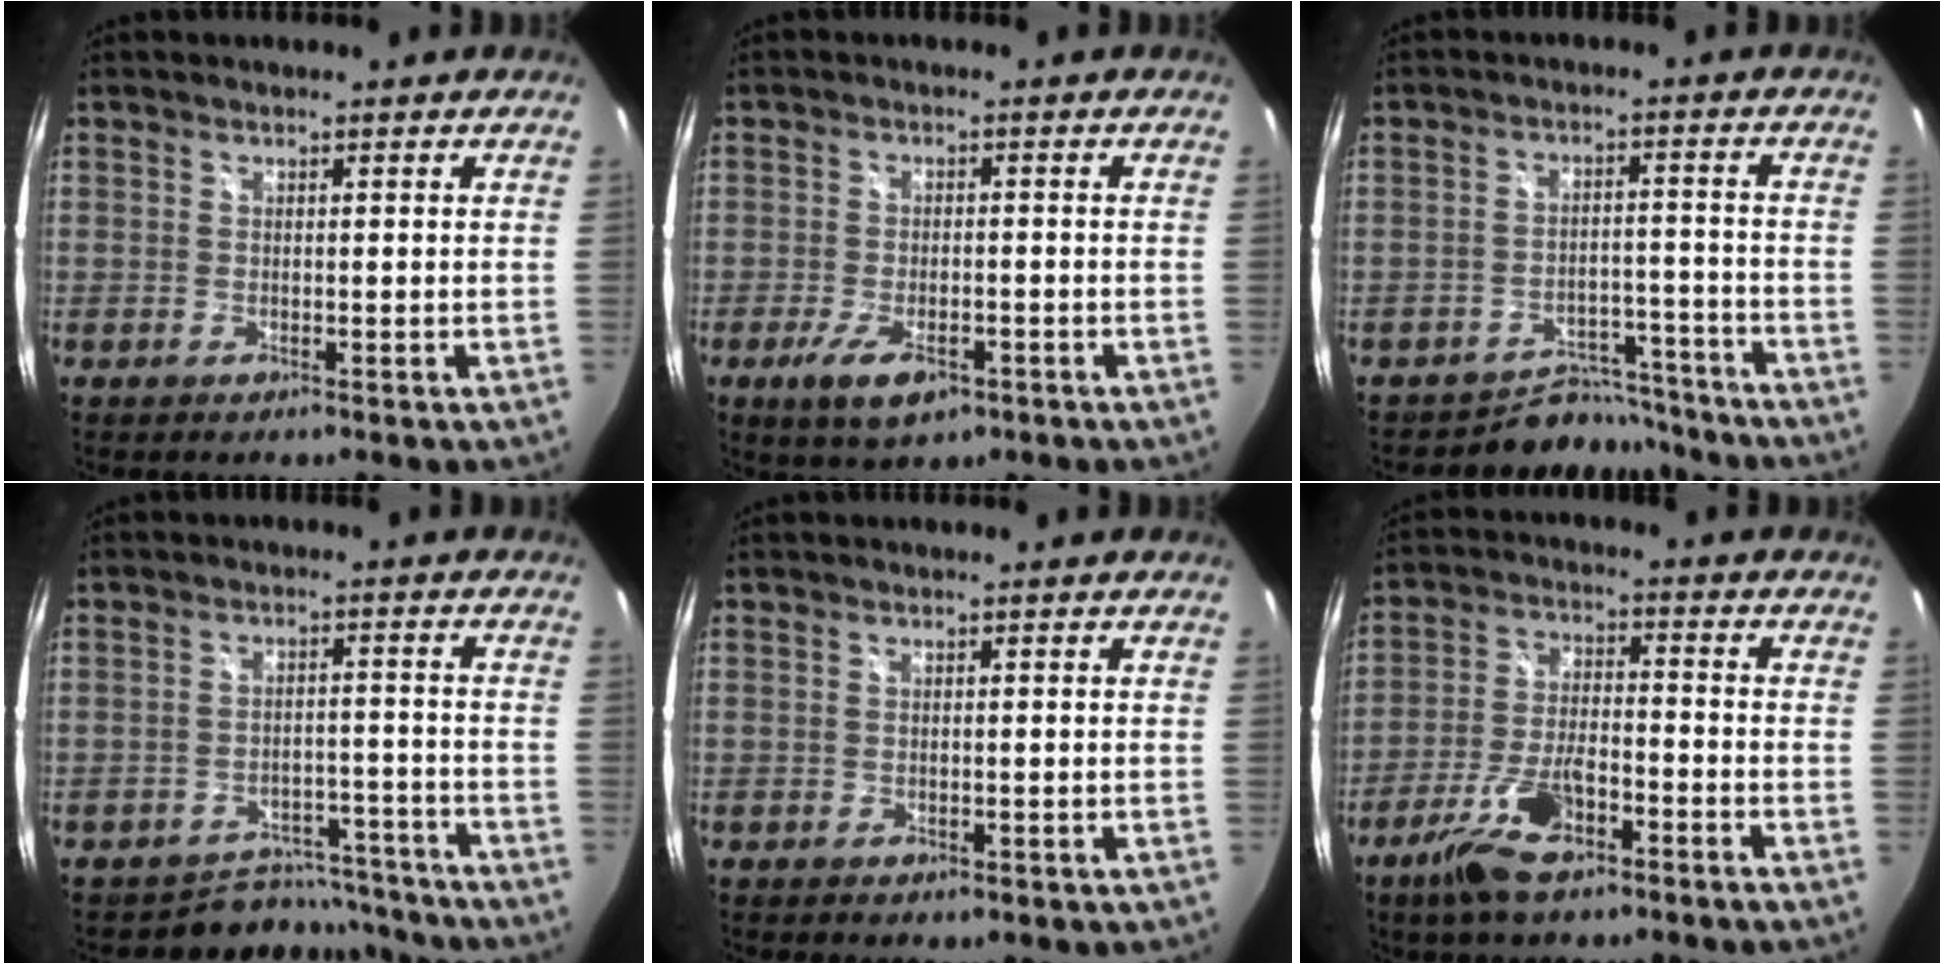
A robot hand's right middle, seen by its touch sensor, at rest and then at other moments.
{"total": 7.0, "force": [-3.6, 3.0, 5.2], "torque": [-0.116, -0.017, -0.059]}
{"total": 7.6, "force": [-6.9, 3.0, -0.1], "torque": [-0.002, 0.022, -0.100]}
{"total": 9.5, "force": [-8.8, 3.7, 0.0], "torque": [-0.003, 0.033, -0.117]}
{"total": 1.0, "force": [-0.3, 0.8, 0.5], "torque": [-0.007, -0.003, -0.005]}
{"total": 10.5, "force": [-6.9, 3.4, 7.2], "torque": [-0.157, -0.007, -0.128]}